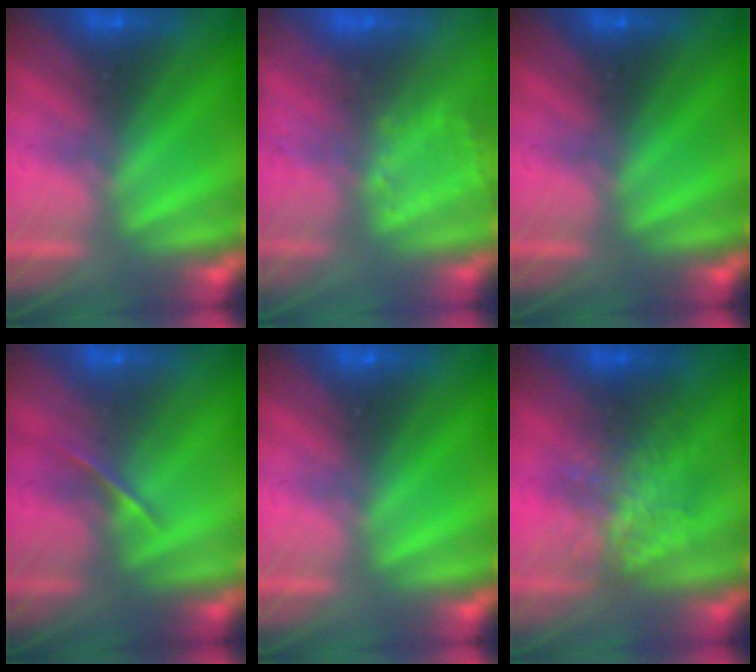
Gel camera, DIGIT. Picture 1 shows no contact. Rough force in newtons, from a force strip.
{"total": 3.1}
{"total": 0.0}
{"total": 1.4}
{"total": 0.0}
{"total": 2.2}